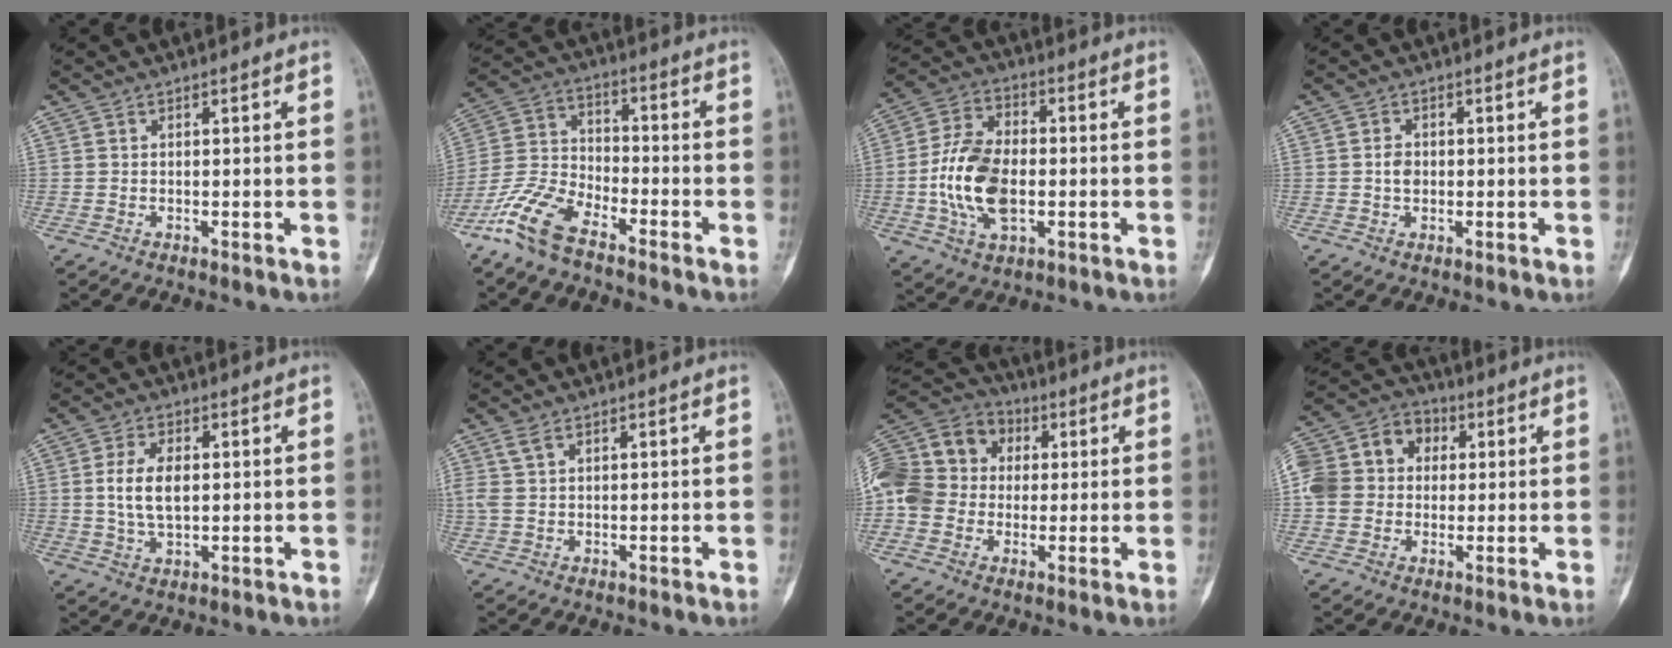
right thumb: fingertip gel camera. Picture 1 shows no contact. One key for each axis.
{"total": 11.2, "fx": -8.1, "fy": 4.2, "fz": 6.4, "tx": -0.145, "ty": 0.040, "tz": -0.171}
{"total": 14.4, "fx": -1.9, "fy": 8.6, "fz": 11.3, "tx": -0.214, "ty": 0.016, "tz": -0.036}
{"total": 2.3, "fx": -0.1, "fy": 1.8, "fz": 1.4, "tx": -0.015, "ty": 0.004, "tz": -0.005}
{"total": 7.4, "fx": 0.7, "fy": 4.0, "fz": 6.1, "tx": -0.122, "ty": -0.001, "tz": 0.017}
{"total": 2.7, "fx": 1.3, "fy": 1.4, "fz": 1.9, "tx": -0.059, "ty": 0.009, "tz": 0.036}
{"total": 18.7, "fx": 1.4, "fy": 15.8, "fz": 9.8, "tx": -0.208, "ty": 0.052, "tz": 0.022}
{"total": 14.5, "fx": 2.0, "fy": 12.1, "fz": 7.8, "tx": -0.136, "ty": 0.037, "tz": 0.028}